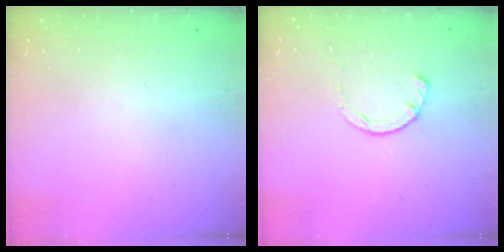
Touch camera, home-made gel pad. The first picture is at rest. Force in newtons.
{"total": 3.0, "press": 3.0, "slide": 0.4}